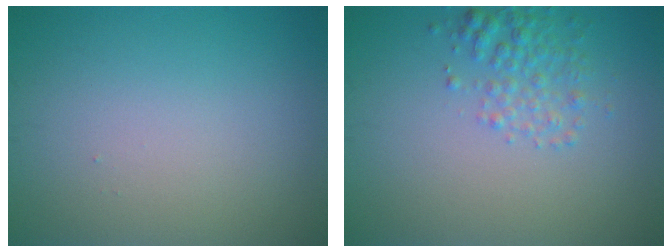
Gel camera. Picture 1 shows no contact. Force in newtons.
{"total": 2.5, "press": 2.5, "slide": 0.1}